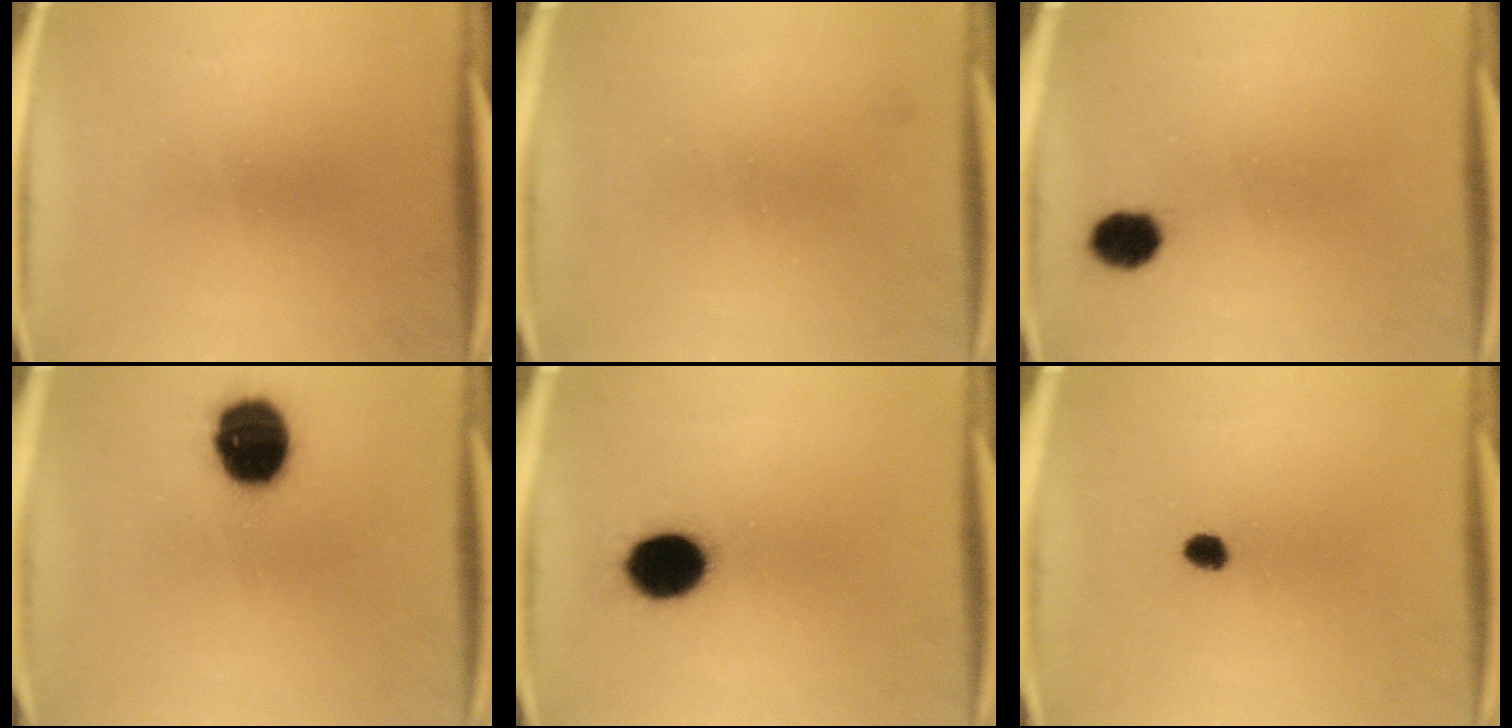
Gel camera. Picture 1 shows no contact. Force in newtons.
{"total": 1.1}
{"total": 5.6}
{"total": 15.1}
{"total": 11.6}
{"total": 2.3}